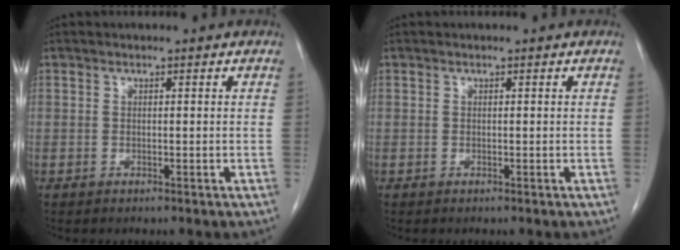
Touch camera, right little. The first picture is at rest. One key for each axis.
{"total": 0.0}